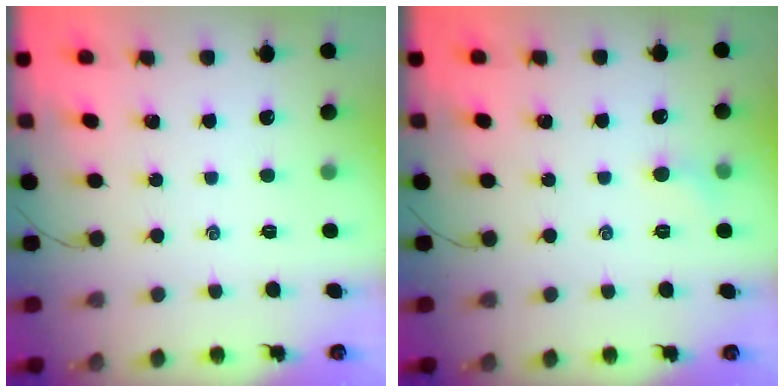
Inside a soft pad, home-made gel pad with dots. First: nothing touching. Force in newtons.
{"total": 4.3, "press": 4.1, "slide": 1.5}